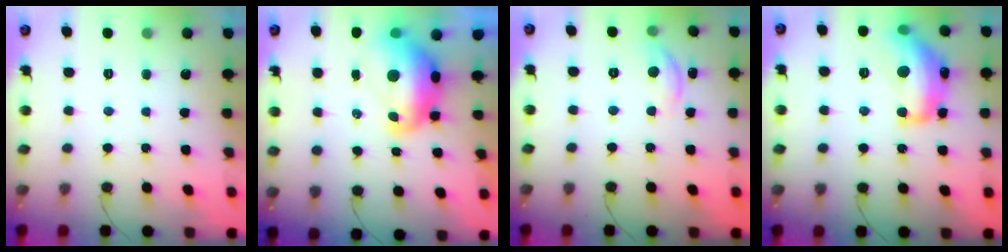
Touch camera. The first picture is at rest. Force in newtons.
{"total": 12.3, "press": 12.3, "slide": 1.1}
{"total": 6.5, "press": 6.5, "slide": 0.7}
{"total": 17.7, "press": 17.7, "slide": 0.9}